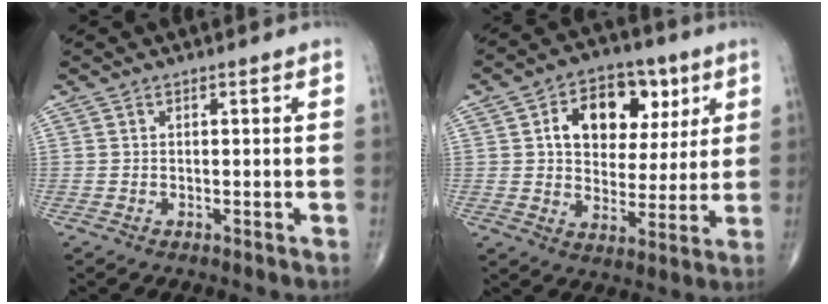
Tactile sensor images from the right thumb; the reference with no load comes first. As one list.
[{"total": 15.0, "force": [5.0, 10.3, 9.6], "torque": [-0.102, -0.001, 0.079]}]